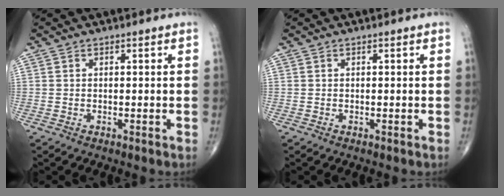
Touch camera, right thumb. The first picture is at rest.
{"total": 0.0}